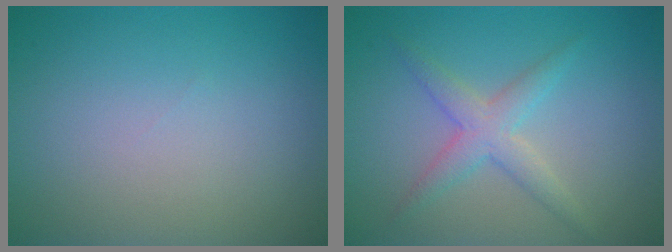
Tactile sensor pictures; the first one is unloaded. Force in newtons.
{"total": 2.9, "press": 2.9, "slide": 0.0}